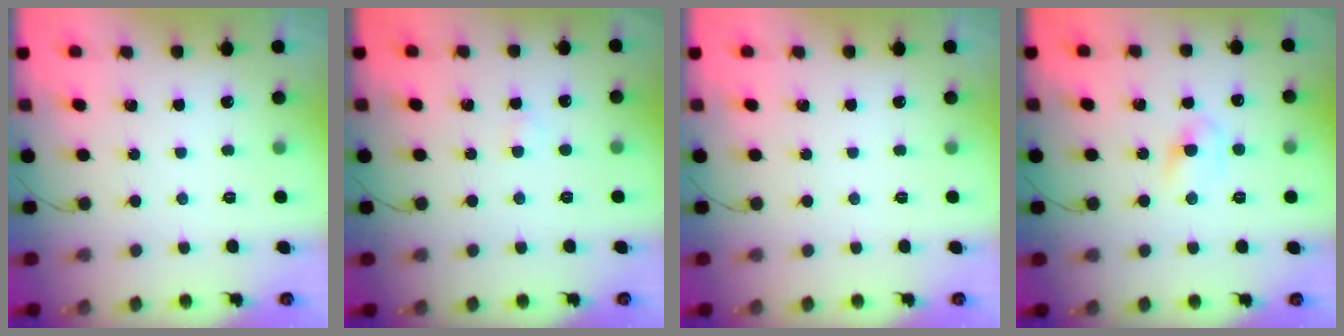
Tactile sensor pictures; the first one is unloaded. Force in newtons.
{"total": 1.3, "press": 1.0, "slide": 0.7}
{"total": 0.0}
{"total": 4.4, "press": 4.2, "slide": 1.5}